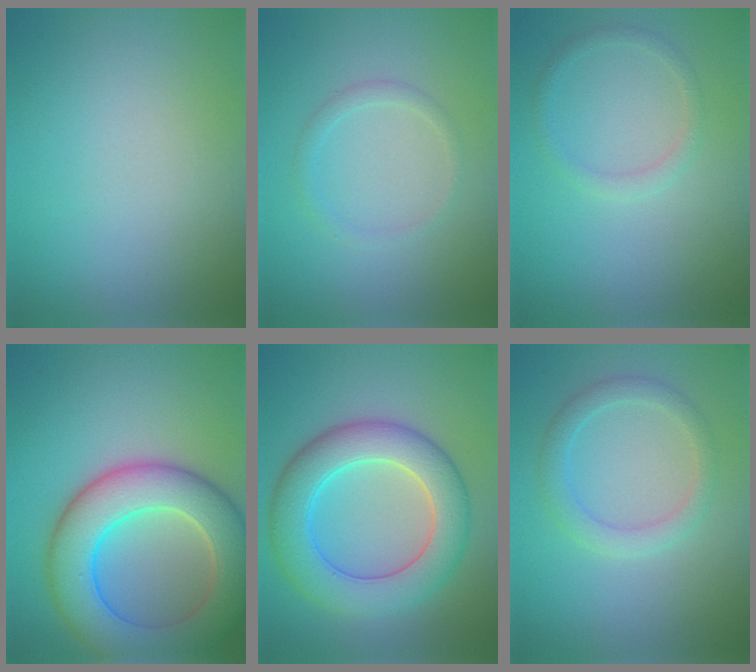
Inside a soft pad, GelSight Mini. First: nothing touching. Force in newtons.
{"total": 1.4, "press": 1.4, "slide": 0.1}
{"total": 1.3, "press": 1.3, "slide": 0.0}
{"total": 10.3, "press": 10.3, "slide": 0.7}
{"total": 8.1, "press": 8.1, "slide": 0.3}
{"total": 2.6, "press": 2.6, "slide": 0.4}